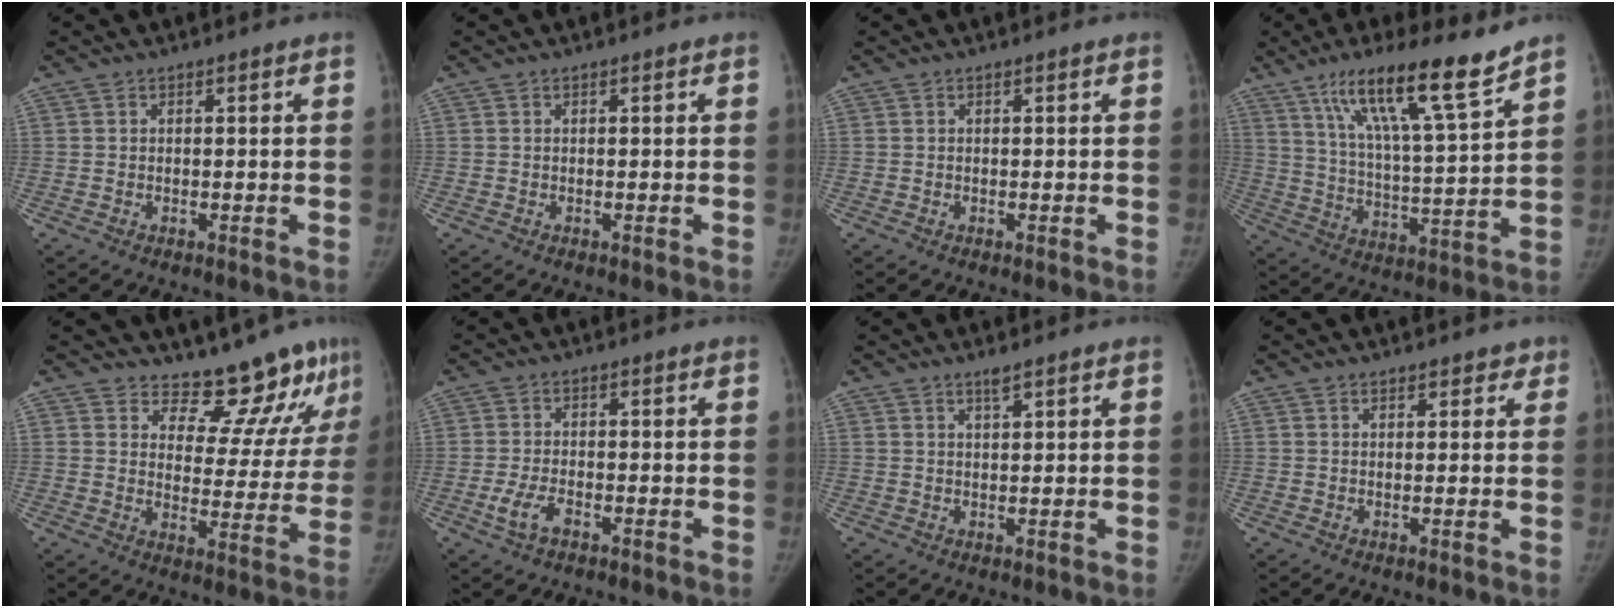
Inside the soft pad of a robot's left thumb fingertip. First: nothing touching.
{"total": 0.0}
{"total": 0.0}
{"total": 17.1, "force": [11.7, 1.9, 12.4], "torque": [-0.198, -0.059, 0.201]}
{"total": 13.2, "force": [12.0, 4.4, 3.3], "torque": [0.004, -0.106, 0.155]}
{"total": 4.0, "force": [-1.9, 1.9, 3.0], "torque": [-0.068, 0.007, -0.035]}
{"total": 1.8, "force": [1.4, 0.3, 1.1], "torque": [-0.017, -0.006, 0.026]}
{"total": 2.1, "force": [1.6, 1.2, 0.7], "torque": [0.016, -0.004, 0.014]}